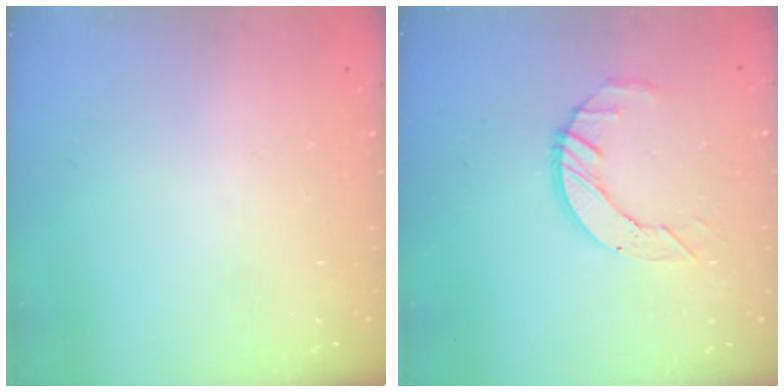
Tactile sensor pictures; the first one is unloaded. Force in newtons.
{"total": 7.3, "press": 7.2, "slide": 0.7}